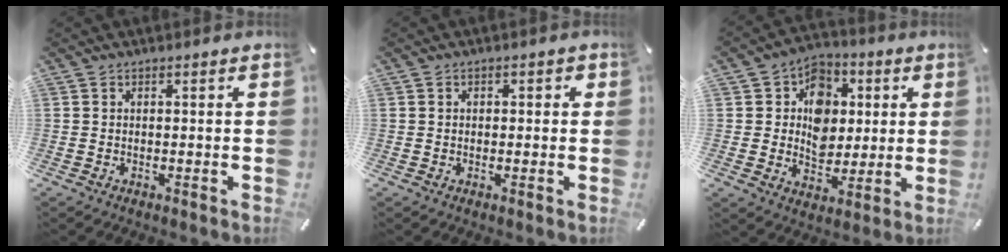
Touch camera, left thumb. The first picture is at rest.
{"total": 1.3, "force": [-0.2, 1.1, 0.7], "torque": [-0.015, 0.006, -0.006]}
{"total": 11.2, "force": [1.0, 9.9, 5.1], "torque": [-0.071, 0.003, 0.023]}